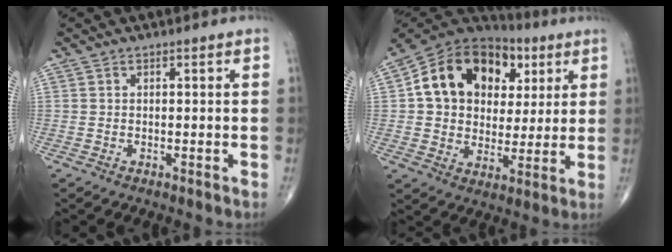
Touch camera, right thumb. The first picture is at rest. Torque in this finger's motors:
{"motor_torque": [0.87, 3.34, 0.22, 0.06, 0.14]}